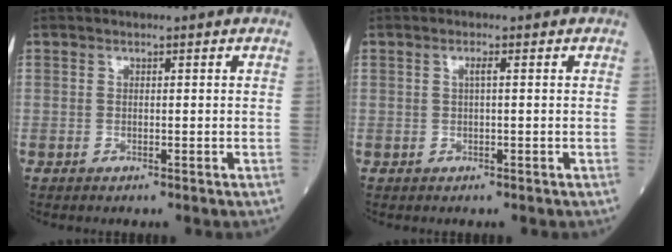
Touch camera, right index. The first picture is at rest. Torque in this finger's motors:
{"motor_torque": [0.07, 0.10, 0.00, 0.03]}